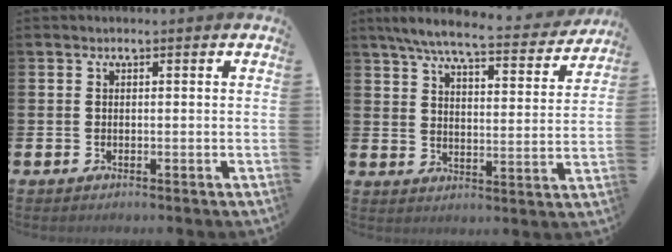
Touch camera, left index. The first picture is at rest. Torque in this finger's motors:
{"motor_torque": [0.16, -0.55, 0.32, 0.08]}